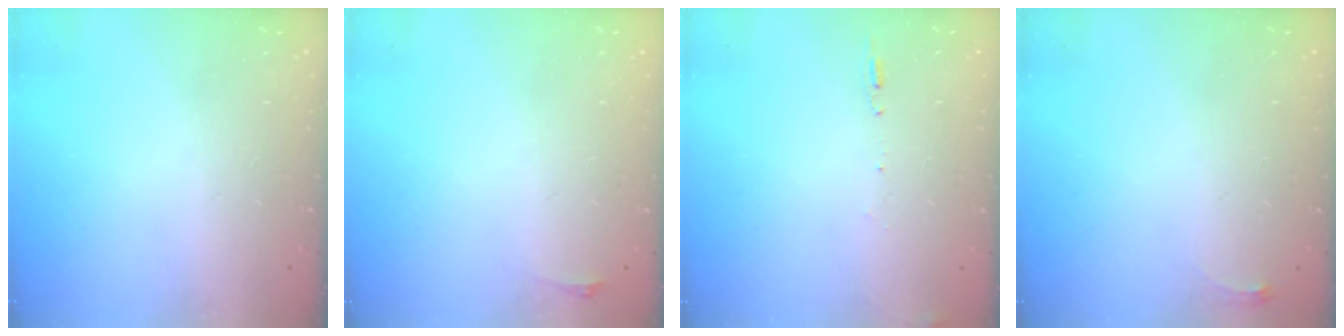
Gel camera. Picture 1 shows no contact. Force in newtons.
{"total": 2.8, "press": 2.1, "slide": 1.9}
{"total": 5.6, "press": 5.3, "slide": 1.7}
{"total": 2.8, "press": 2.8, "slide": 0.4}